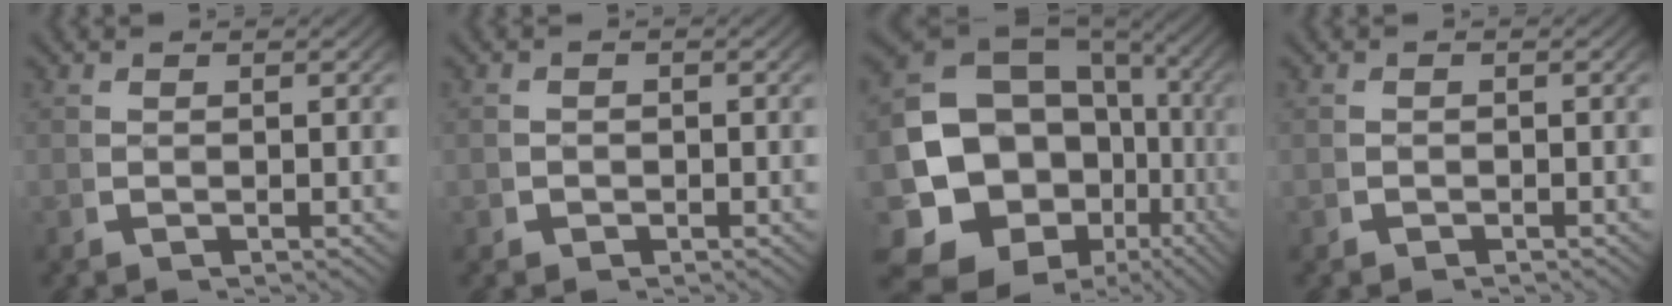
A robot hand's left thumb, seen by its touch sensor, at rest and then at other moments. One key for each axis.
{"total": 1.0, "fx": -0.5, "fy": 0.8, "fz": 0.1, "tx": -0.002, "ty": -0.007, "tz": -0.008}
{"total": 19.4, "fx": -4.3, "fy": 14.5, "fz": 12.2, "tx": -0.262, "ty": -0.084, "tz": -0.047}
{"total": 0.6, "fx": -0.6, "fy": 0.3, "fz": 0.0, "tx": -0.001, "ty": -0.006, "tz": -0.009}